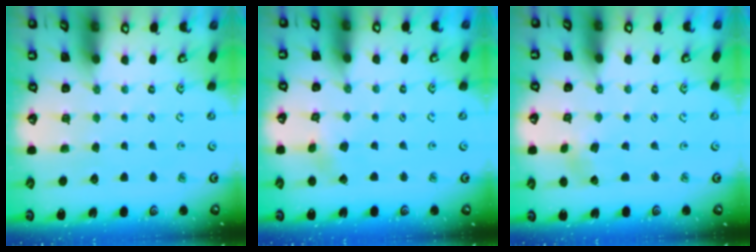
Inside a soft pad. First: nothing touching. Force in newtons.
{"total": 2.7, "press": 2.7, "slide": 0.3}
{"total": 2.8, "press": 2.8, "slide": 0.3}